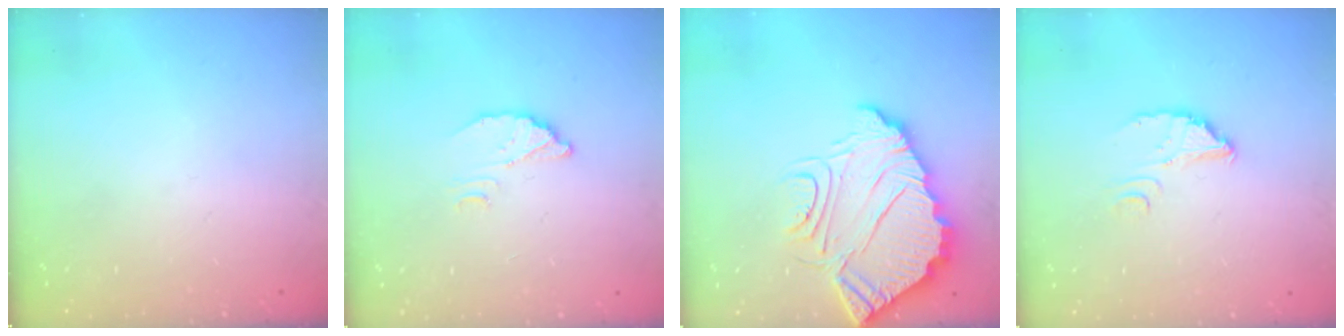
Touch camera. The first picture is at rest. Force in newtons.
{"total": 3.8, "press": 3.8, "slide": 0.3}
{"total": 11.7, "press": 11.7, "slide": 0.9}
{"total": 4.2, "press": 4.1, "slide": 0.2}